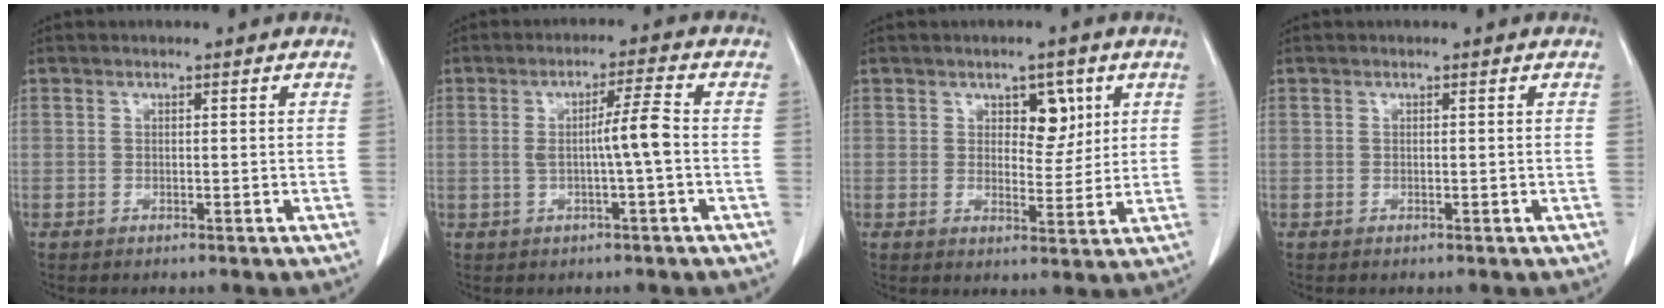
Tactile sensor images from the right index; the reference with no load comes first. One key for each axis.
{"total": 5.0, "fx": -0.4, "fy": -0.5, "fz": 5.0, "tx": -0.084, "ty": 0.006, "tz": -0.007}
{"total": 4.9, "fx": 2.2, "fy": 2.8, "fz": 3.5, "tx": -0.041, "ty": 0.003, "tz": 0.033}
{"total": 0.0}